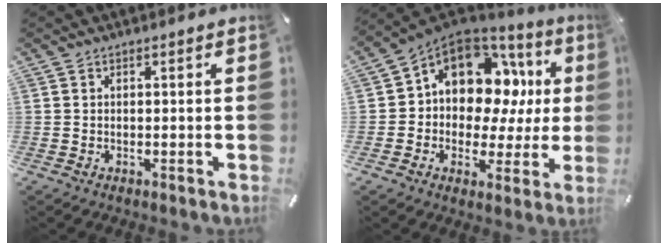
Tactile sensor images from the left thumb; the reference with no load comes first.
{"total": 12.6, "force": [4.8, 9.3, 7.0], "torque": [-0.113, -0.042, 0.086]}